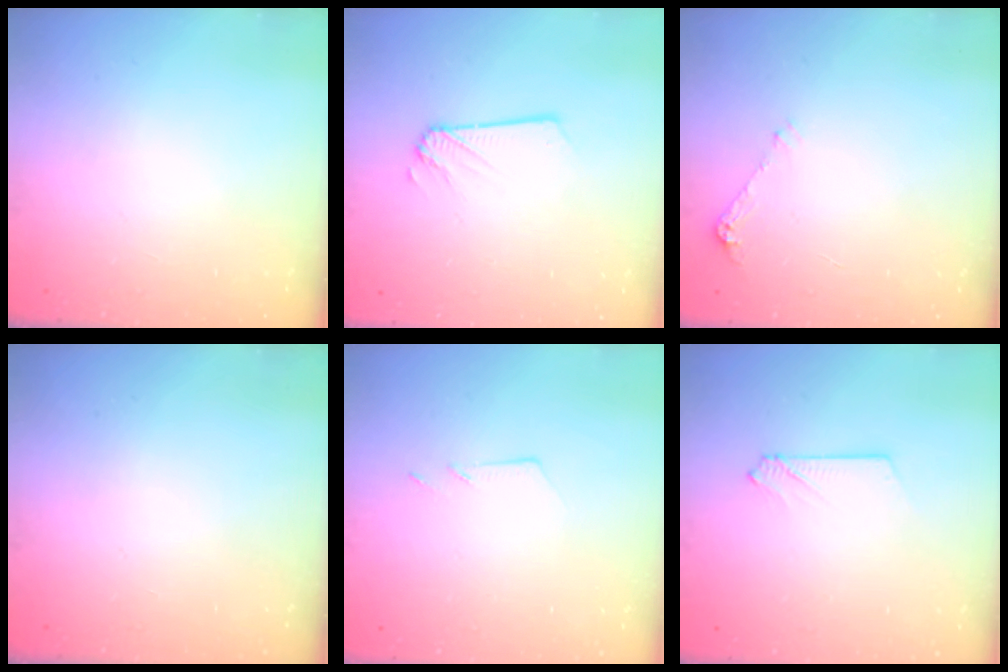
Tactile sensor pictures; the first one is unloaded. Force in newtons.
{"total": 2.1, "press": 2.1, "slide": 0.0}
{"total": 5.6, "press": 5.6, "slide": 0.6}
{"total": 0.0}
{"total": 3.3, "press": 3.3, "slide": 0.5}
{"total": 2.7, "press": 2.7, "slide": 0.2}